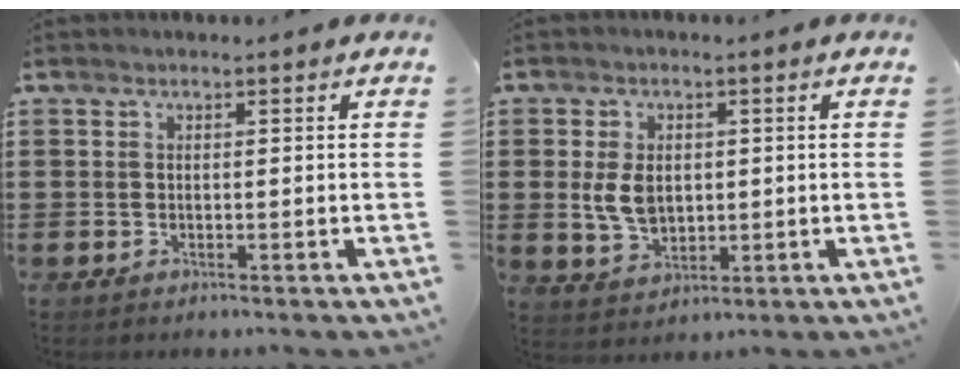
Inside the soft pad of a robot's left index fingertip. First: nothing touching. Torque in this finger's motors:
{"motor_torque": [1.14, -0.08, 0.63, 0.12]}